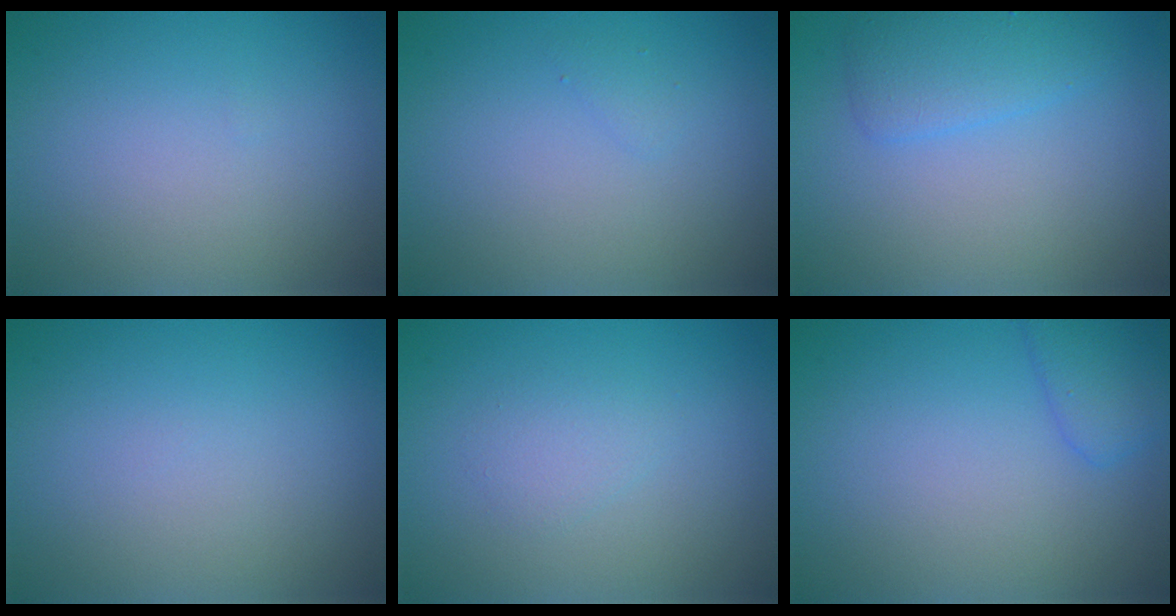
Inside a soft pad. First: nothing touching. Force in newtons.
{"total": 0.5, "press": 0.5, "slide": 0.1}
{"total": 2.6, "press": 2.6, "slide": 0.1}
{"total": 0.0}
{"total": 1.3, "press": 1.3, "slide": 0.0}
{"total": 2.3, "press": 2.2, "slide": 0.2}